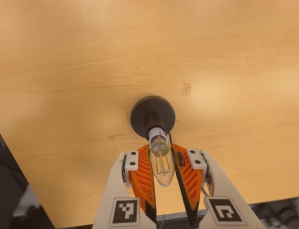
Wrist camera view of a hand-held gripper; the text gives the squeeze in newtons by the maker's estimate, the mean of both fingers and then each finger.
{"total": 13.9, "left": 13.6, "right": 14.2}